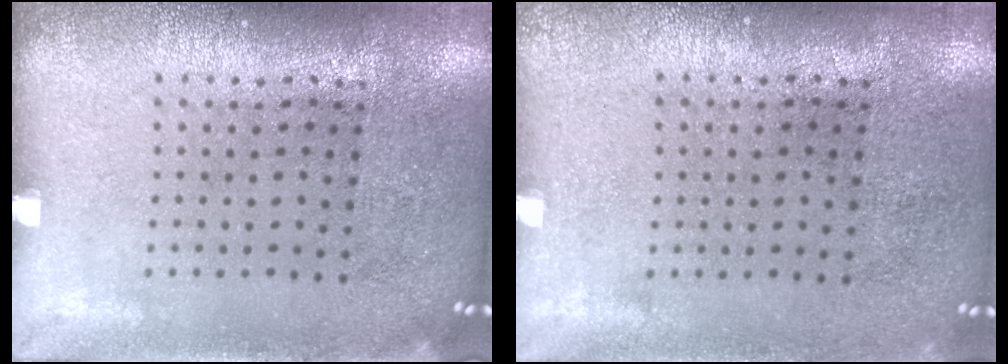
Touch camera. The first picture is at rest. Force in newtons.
{"total": 0.0}